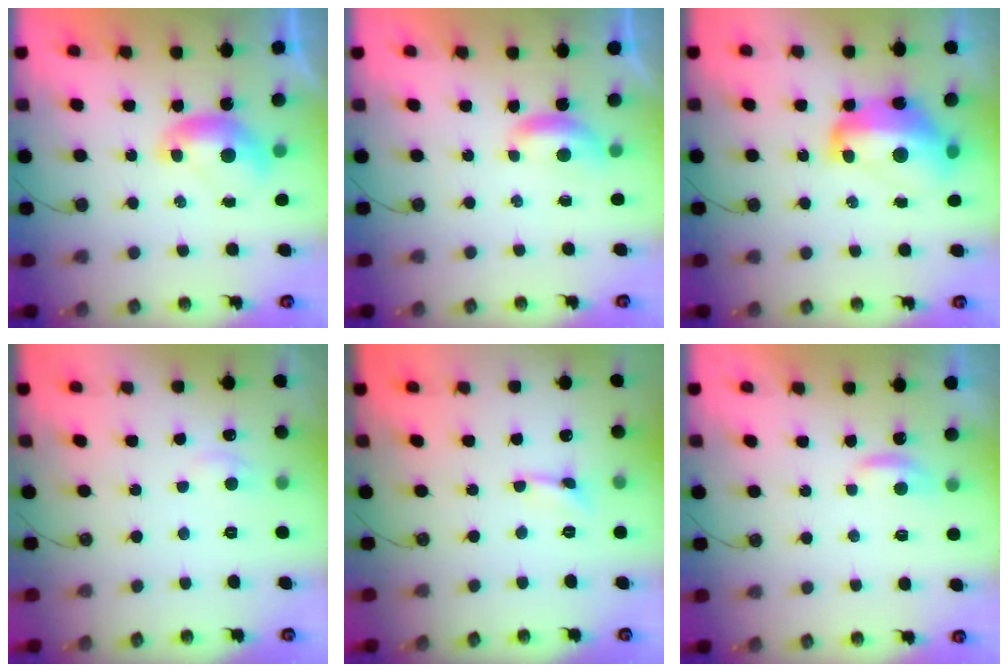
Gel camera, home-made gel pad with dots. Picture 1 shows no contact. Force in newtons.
{"total": 1.6, "press": 1.6, "slide": 0.3}
{"total": 10.2, "press": 10.1, "slide": 1.2}
{"total": 1.3, "press": 1.2, "slide": 0.5}
{"total": 0.0}
{"total": 0.7, "press": 0.5, "slide": 0.5}